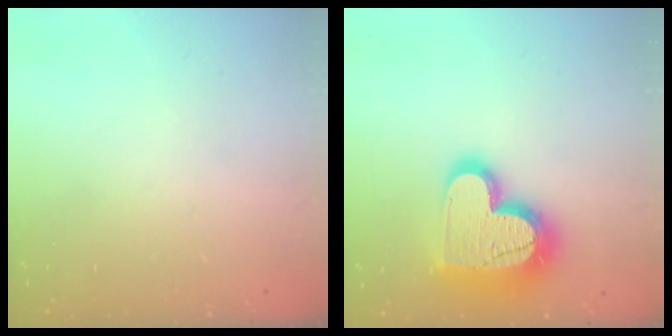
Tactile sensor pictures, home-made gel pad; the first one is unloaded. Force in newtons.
{"total": 21.0, "press": 21.0, "slide": 1.7}